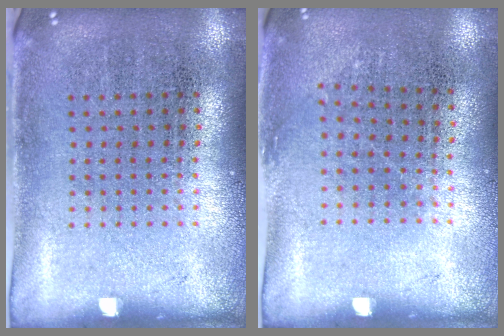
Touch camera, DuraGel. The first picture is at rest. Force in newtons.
{"total": 0.8, "press": 0.6, "slide": 0.5}